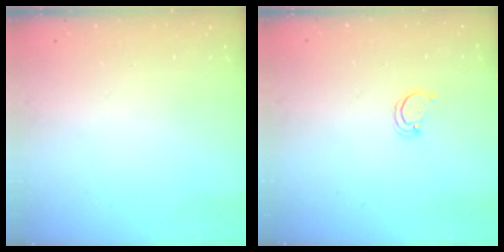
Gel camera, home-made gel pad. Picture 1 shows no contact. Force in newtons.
{"total": 1.6, "press": 1.6, "slide": 0.1}